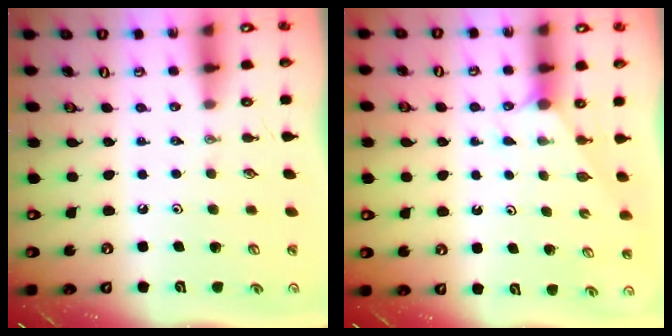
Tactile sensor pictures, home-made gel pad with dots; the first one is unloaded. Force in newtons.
{"total": 2.1, "press": 2.1, "slide": 0.3}